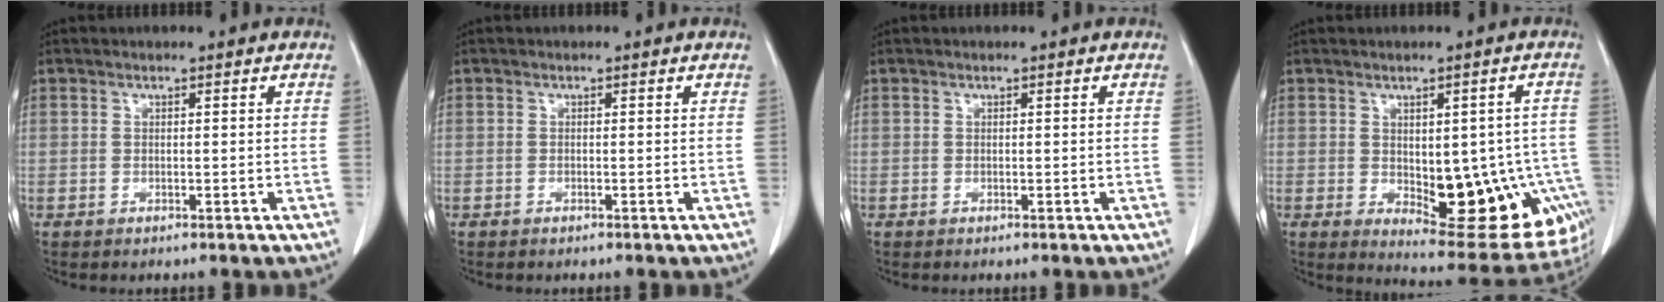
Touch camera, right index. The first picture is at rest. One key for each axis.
{"total": 0.0}
{"total": 0.0}
{"total": 16.8, "fx": -4.1, "fy": 7.3, "fz": 14.6, "tx": -0.130, "ty": 0.010, "tz": -0.028}